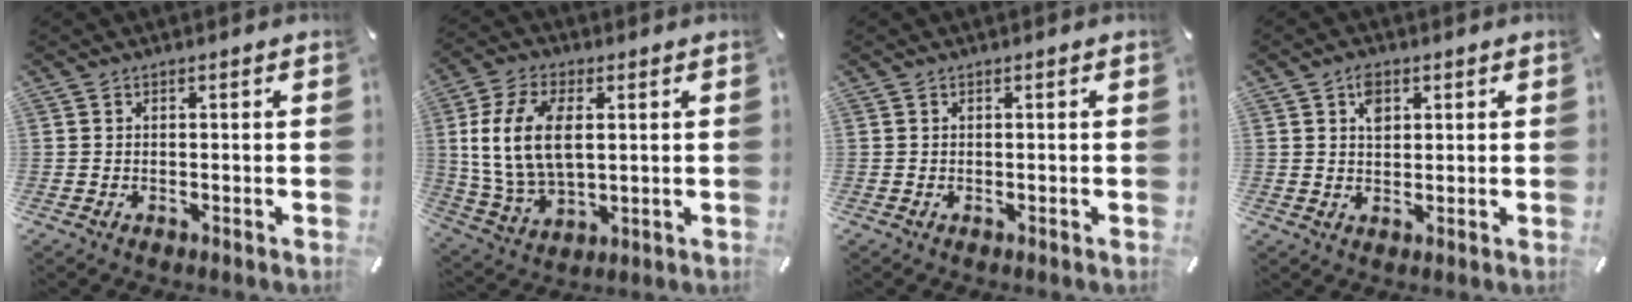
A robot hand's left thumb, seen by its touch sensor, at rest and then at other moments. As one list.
[{"total": 13.3, "force": [2.6, 8.3, 10.1], "torque": [-0.232, 0.002, 0.043]}, {"total": 0.0}, {"total": 4.0, "force": [1.6, 2.8, 2.2], "torque": [-0.026, -0.004, 0.024]}]